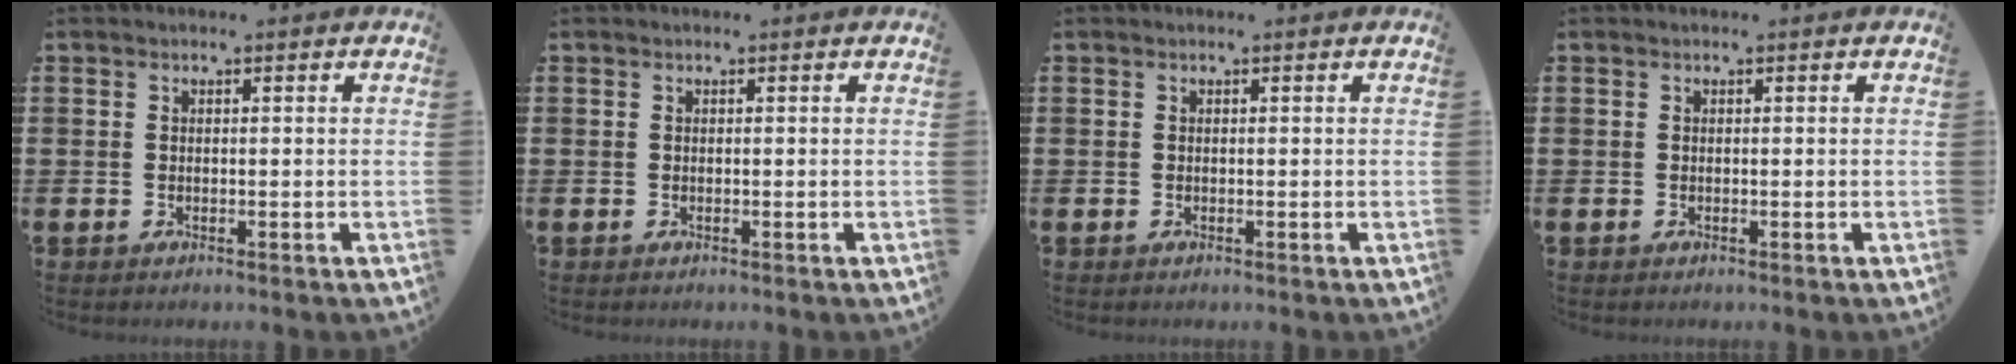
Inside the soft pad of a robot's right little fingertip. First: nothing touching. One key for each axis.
{"total": 0.0}
{"total": 0.0}
{"total": 0.0}